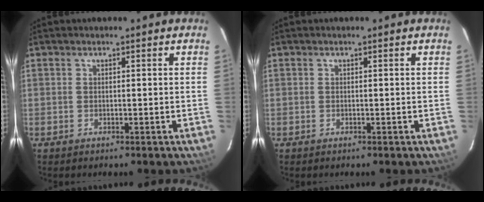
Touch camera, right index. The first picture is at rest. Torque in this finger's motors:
{"motor_torque": [0.00, 0.00, 0.00, 0.01]}